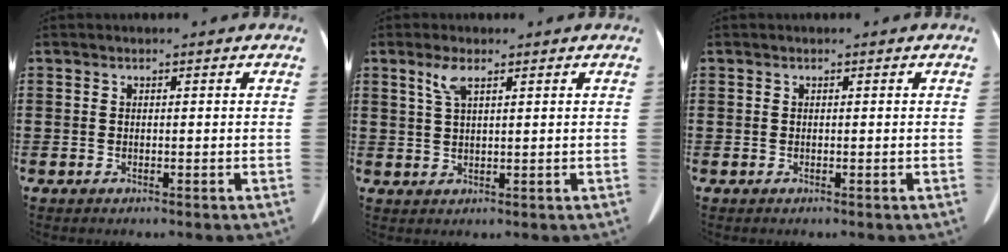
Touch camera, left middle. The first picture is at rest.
{"total": 3.3, "force": [1.9, 0.7, 2.6], "torque": [-0.058, 0.003, 0.034]}
{"total": 0.0}